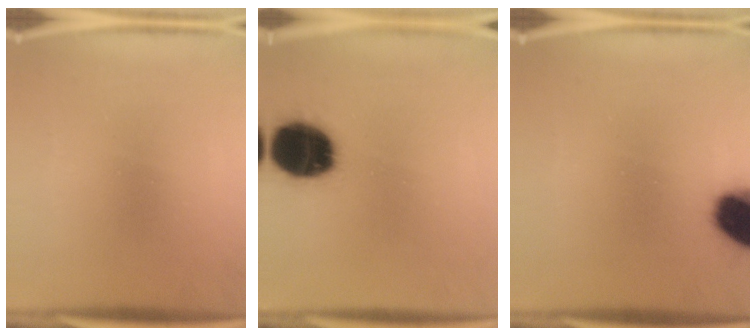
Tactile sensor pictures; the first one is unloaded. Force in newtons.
{"total": 19.5}
{"total": 16.4}